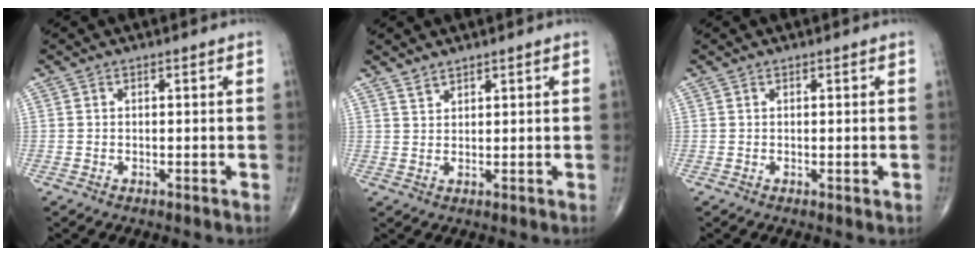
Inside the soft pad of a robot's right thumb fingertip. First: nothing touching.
{"total": 1.9, "force": [1.7, 0.6, 0.3], "torque": [0.002, -0.012, 0.033]}
{"total": 0.7, "force": [0.1, 0.2, 0.6], "torque": [-0.016, -0.004, 0.003]}